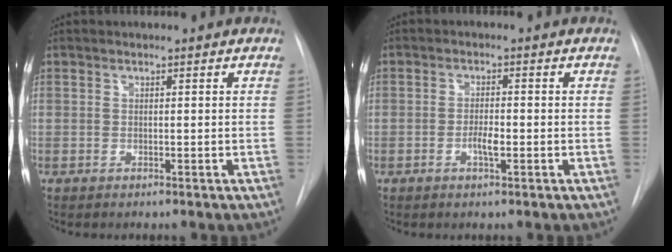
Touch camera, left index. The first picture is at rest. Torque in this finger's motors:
{"motor_torque": [0.36, 0.22, 0.07, 0.02]}